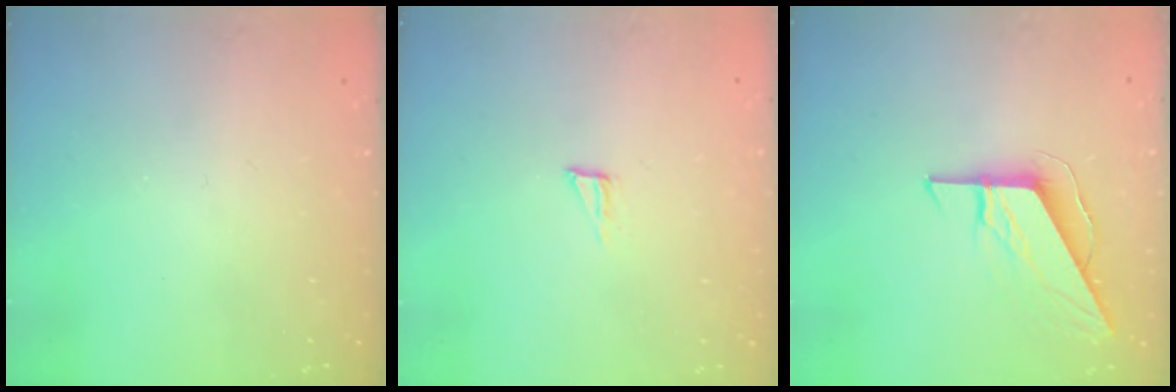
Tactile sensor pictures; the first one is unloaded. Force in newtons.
{"total": 2.9, "press": 2.9, "slide": 0.2}
{"total": 8.0, "press": 8.0, "slide": 0.8}